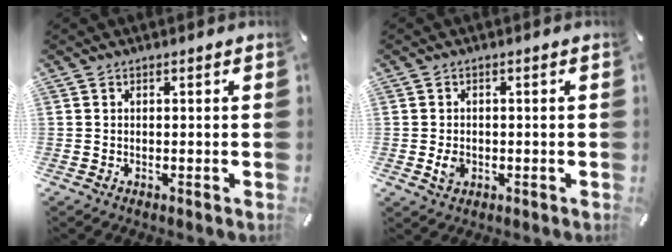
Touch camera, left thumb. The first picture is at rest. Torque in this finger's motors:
{"motor_torque": [0.09, 0.08, -0.04, 0.02, -0.01]}